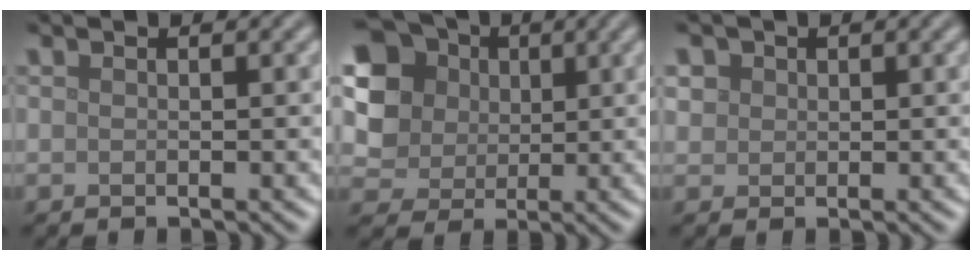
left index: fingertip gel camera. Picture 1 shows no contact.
{"total": 8.5, "force": [2.6, 7.3, 3.5], "torque": [-0.107, 0.026, 0.044]}
{"total": 1.5, "force": [0.6, 1.4, 0.4], "torque": [-0.006, 0.001, 0.008]}